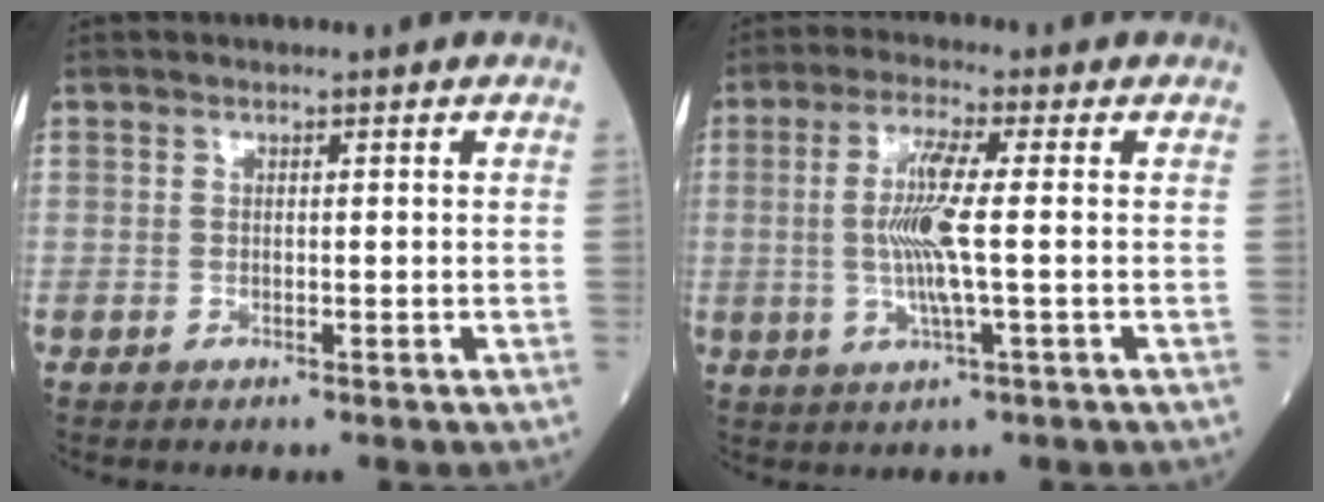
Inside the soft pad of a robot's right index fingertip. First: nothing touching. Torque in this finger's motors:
{"motor_torque": [1.35, 0.03, 0.70, 0.17]}